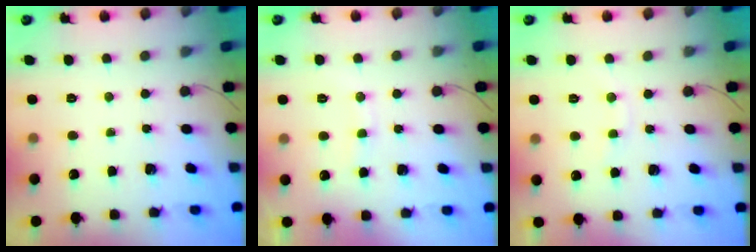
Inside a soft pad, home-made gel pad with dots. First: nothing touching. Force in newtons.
{"total": 8.0, "press": 7.9, "slide": 1.0}
{"total": 6.4, "press": 6.3, "slide": 1.3}